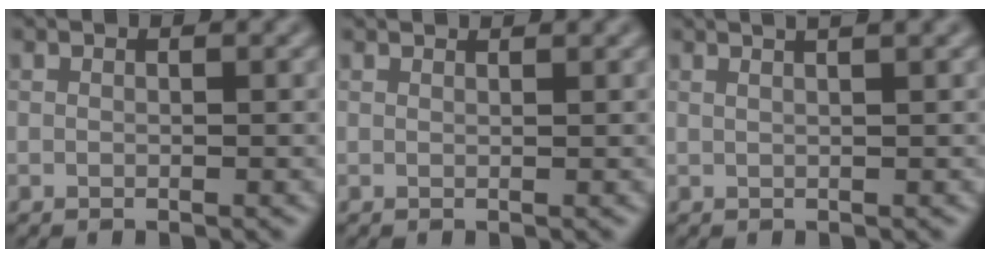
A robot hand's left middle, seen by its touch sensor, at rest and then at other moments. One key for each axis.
{"total": 1.4, "fx": 1.3, "fy": 0.2, "fz": 0.4, "tx": -0.010, "ty": -0.003, "tz": 0.010}
{"total": 5.1, "fx": 3.0, "fy": 2.3, "fz": 3.4, "tx": -0.015, "ty": 0.043, "tz": 0.007}